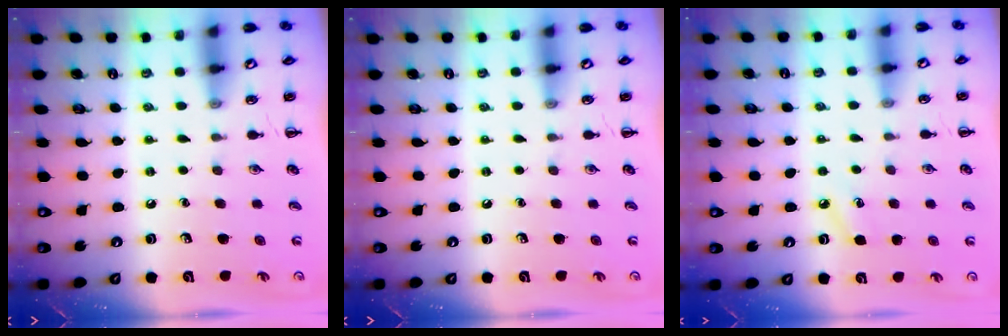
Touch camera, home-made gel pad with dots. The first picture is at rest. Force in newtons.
{"total": 0.0}
{"total": 4.0, "press": 3.8, "slide": 1.2}